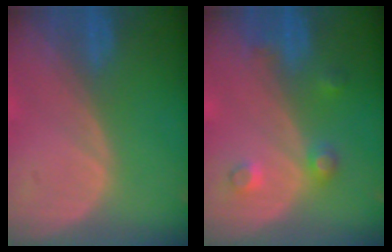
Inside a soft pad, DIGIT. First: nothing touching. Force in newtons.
{"total": 3.4, "press": 3.2, "slide": 0.9}